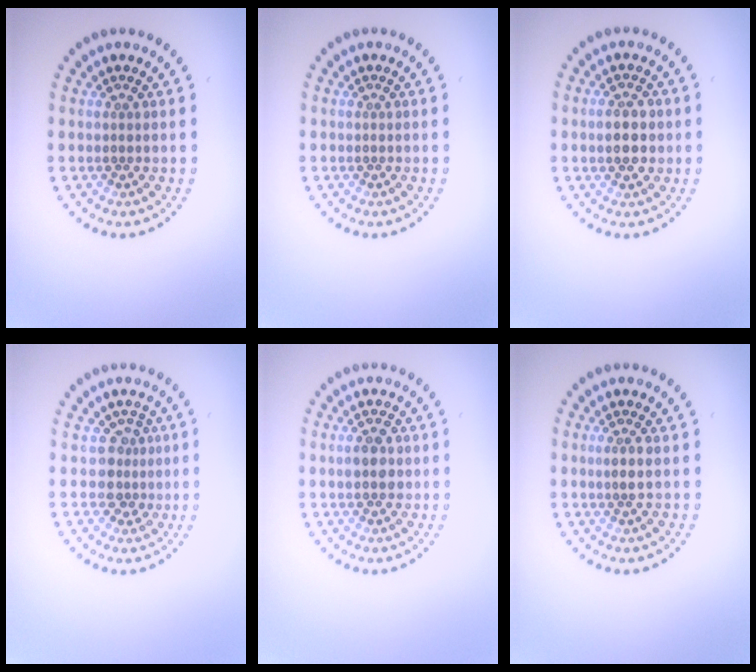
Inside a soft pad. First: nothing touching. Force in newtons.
{"total": 0.0}
{"total": 3.0, "press": 3.0, "slide": 0.2}
{"total": 2.3, "press": 1.9, "slide": 1.3}
{"total": 2.5, "press": 2.5, "slide": 0.2}
{"total": 1.4, "press": 1.2, "slide": 0.8}